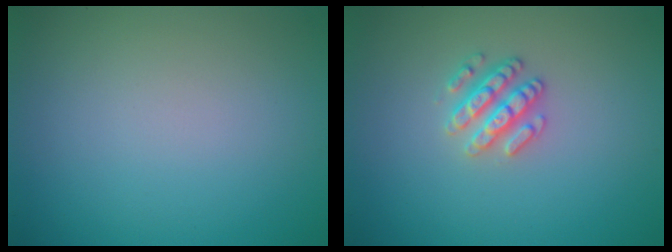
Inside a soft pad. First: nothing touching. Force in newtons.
{"total": 2.6, "press": 2.5, "slide": 0.4}